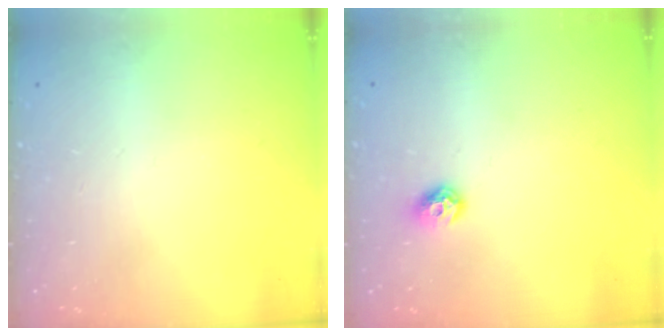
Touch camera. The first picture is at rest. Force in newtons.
{"total": 7.0, "press": 6.9, "slide": 0.9}